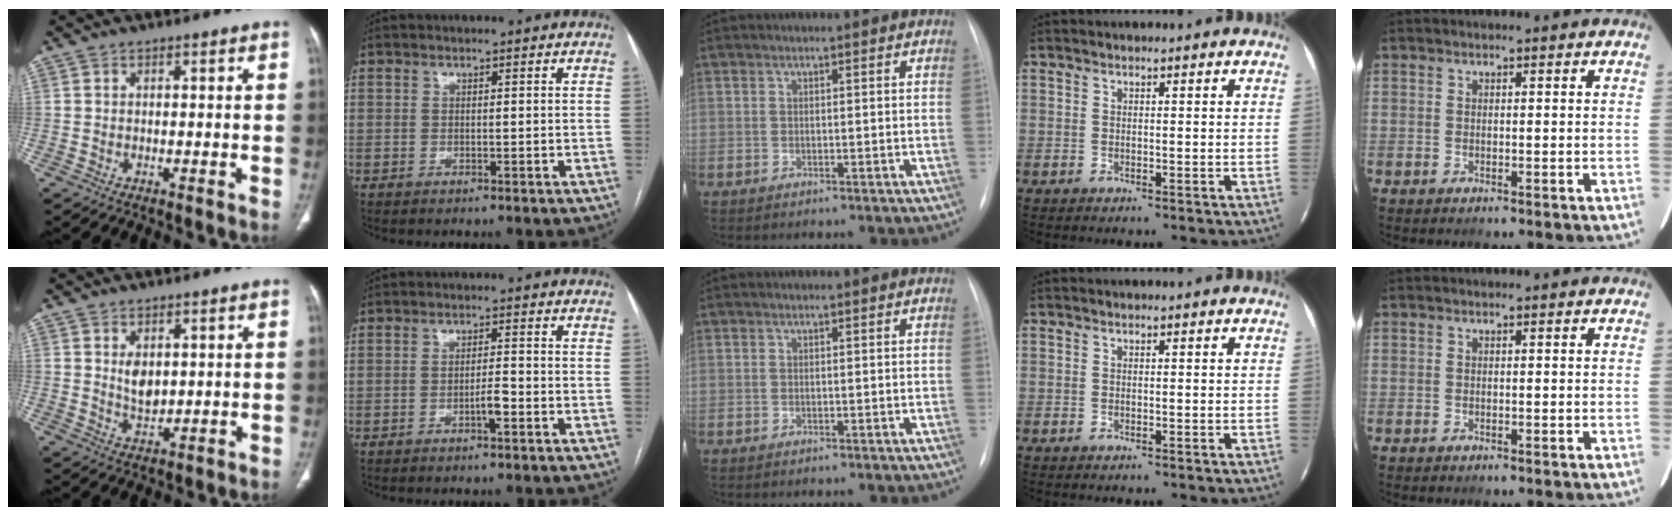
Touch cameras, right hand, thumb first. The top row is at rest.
{"thumb": {"total": 4.5, "force": [1.1, 2.9, 3.3], "torque": [-0.042, -0.014, 0.027]}, "index": {"total": 2.4, "force": [-1.2, 0.2, 2.1], "torque": [-0.035, 0.000, -0.020]}}